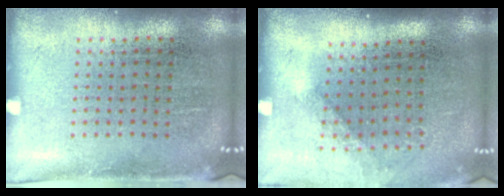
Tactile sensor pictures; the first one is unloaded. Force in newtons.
{"total": 1.3, "press": 0.9, "slide": 0.8}